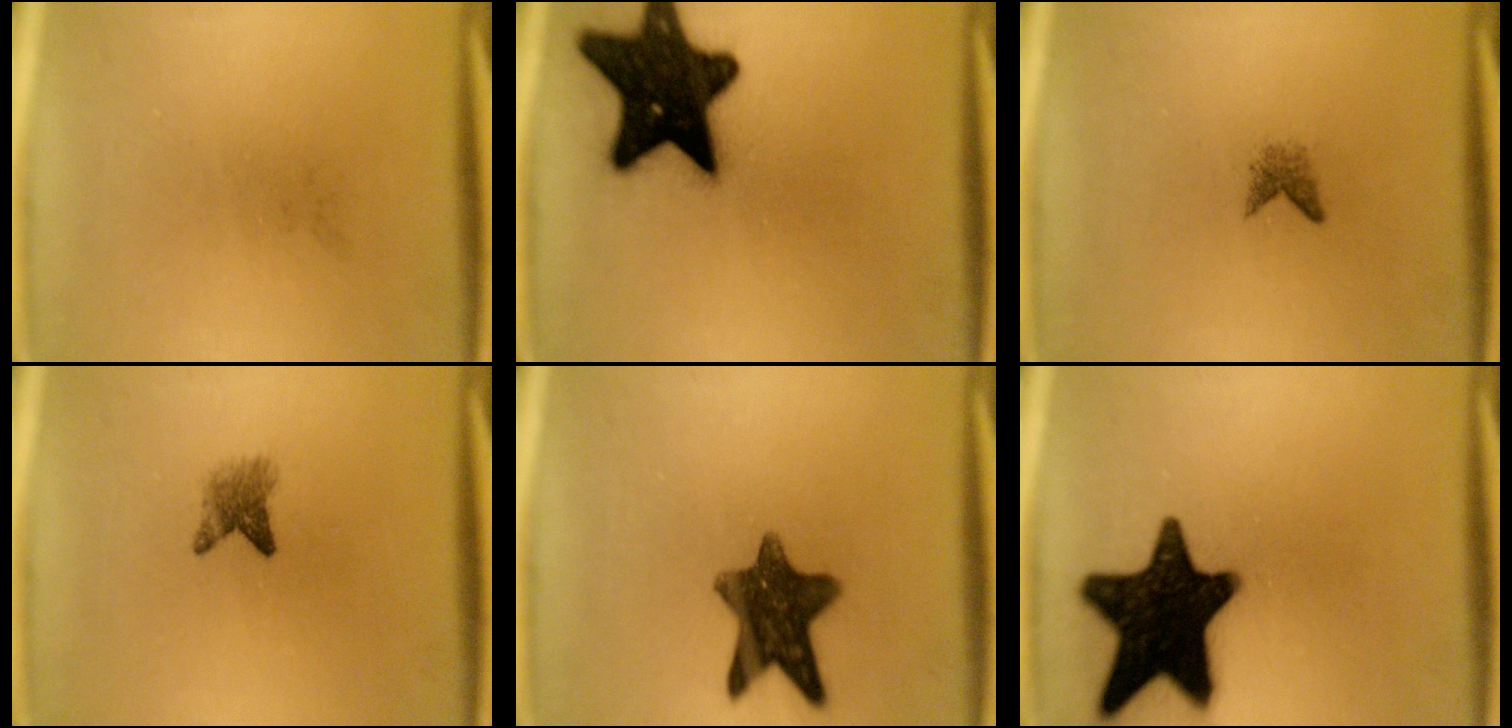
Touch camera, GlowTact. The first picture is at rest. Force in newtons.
{"total": 19.9}
{"total": 1.3}
{"total": 2.7}
{"total": 11.4}
{"total": 19.5}